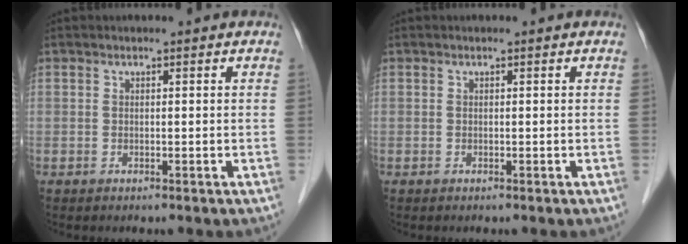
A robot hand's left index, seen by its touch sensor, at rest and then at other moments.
{"total": 0.0}